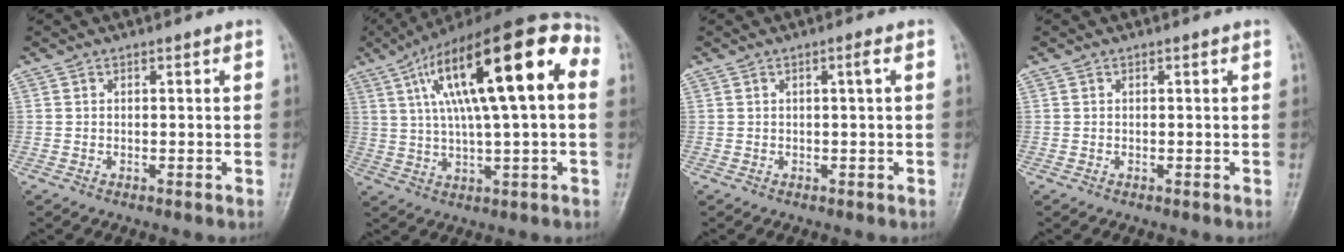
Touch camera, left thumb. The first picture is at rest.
{"total": 24.3, "force": [5.7, 7.0, 22.6], "torque": [-0.365, 0.033, 0.083]}
{"total": 1.2, "force": [0.2, -0.2, 1.2], "torque": [-0.025, 0.001, 0.003]}
{"total": 0.0}